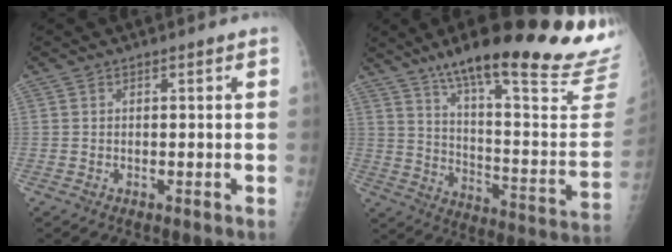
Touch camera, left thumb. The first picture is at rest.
{"total": 32.0, "force": [24.1, 4.3, 20.5], "torque": [-0.245, -0.128, 0.334]}